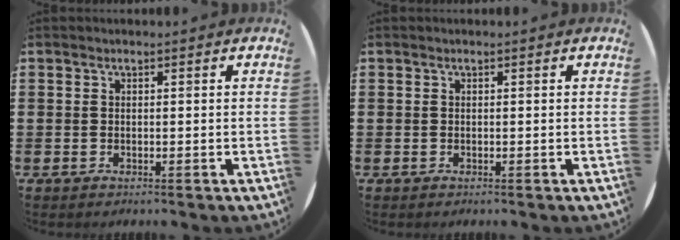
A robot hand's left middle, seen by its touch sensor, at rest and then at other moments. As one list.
[{"total": 0.0}]